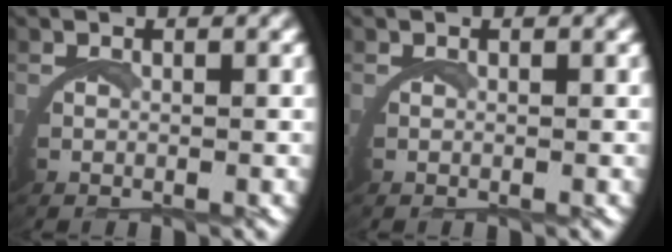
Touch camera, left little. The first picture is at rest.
{"total": 0.0}